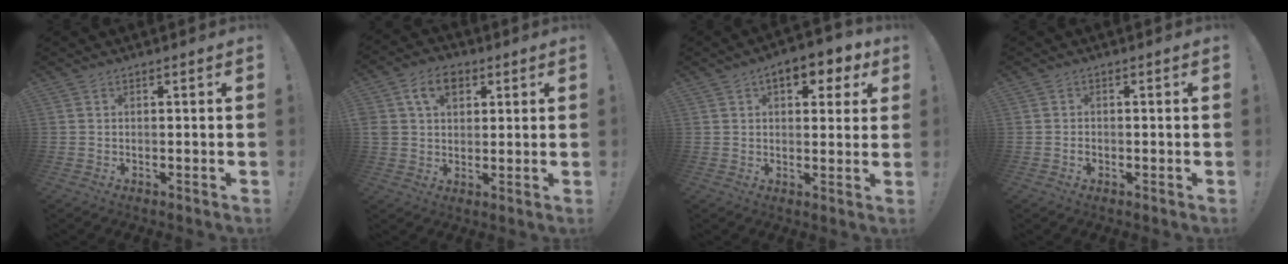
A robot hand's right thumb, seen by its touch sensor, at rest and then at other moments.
{"total": 10.2, "force": [4.4, 7.3, 5.6], "torque": [-0.095, 0.004, 0.086]}
{"total": 8.1, "force": [3.7, 4.4, 5.7], "torque": [-0.067, -0.008, 0.060]}
{"total": 1.2, "force": [-0.6, 1.0, 0.6], "torque": [-0.008, 0.000, -0.011]}